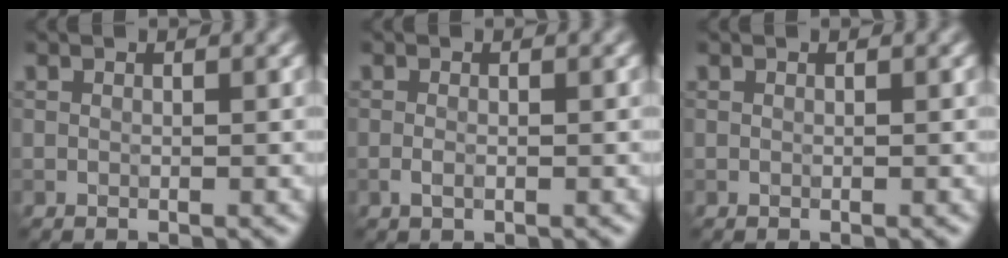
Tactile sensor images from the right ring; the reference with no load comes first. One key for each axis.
{"total": 1.0, "fx": -0.3, "fy": 0.5, "fz": 0.8, "tx": -0.019, "ty": -0.003, "tz": -0.007}
{"total": 0.0}